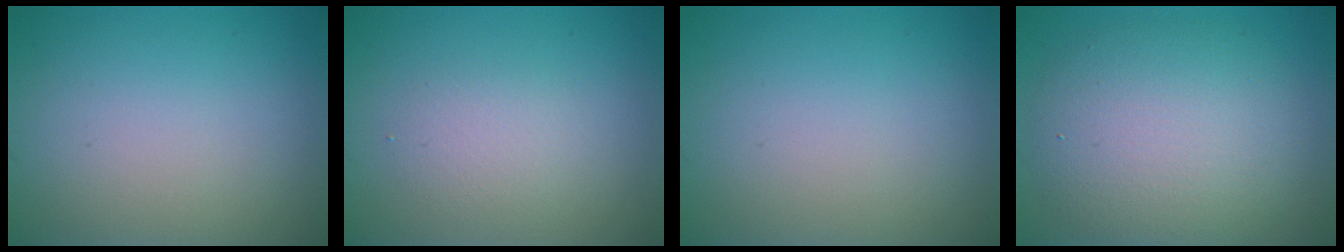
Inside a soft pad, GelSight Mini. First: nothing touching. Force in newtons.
{"total": 2.1, "press": 2.1, "slide": 0.0}
{"total": 0.0}
{"total": 7.5, "press": 7.5, "slide": 0.3}